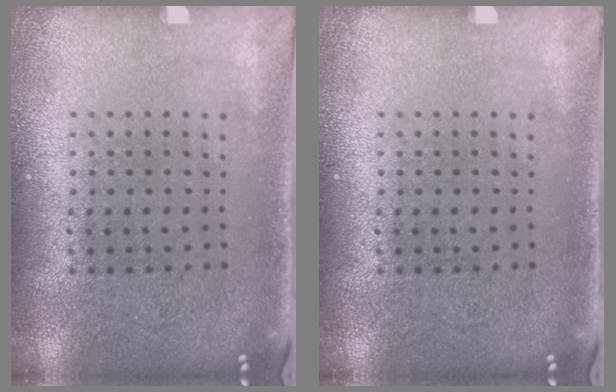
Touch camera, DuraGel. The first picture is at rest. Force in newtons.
{"total": 0.0}